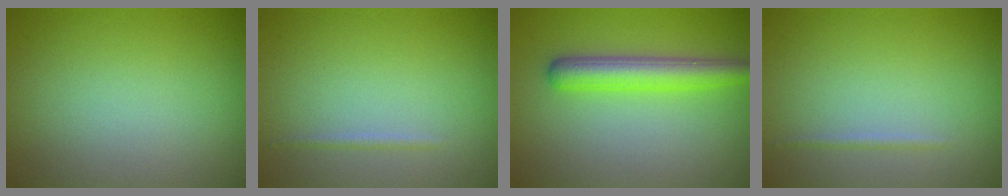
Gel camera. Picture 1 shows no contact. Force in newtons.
{"total": 0.6, "press": 0.6, "slide": 0.0}
{"total": 4.1, "press": 4.1, "slide": 0.1}
{"total": 0.6, "press": 0.6, "slide": 0.0}